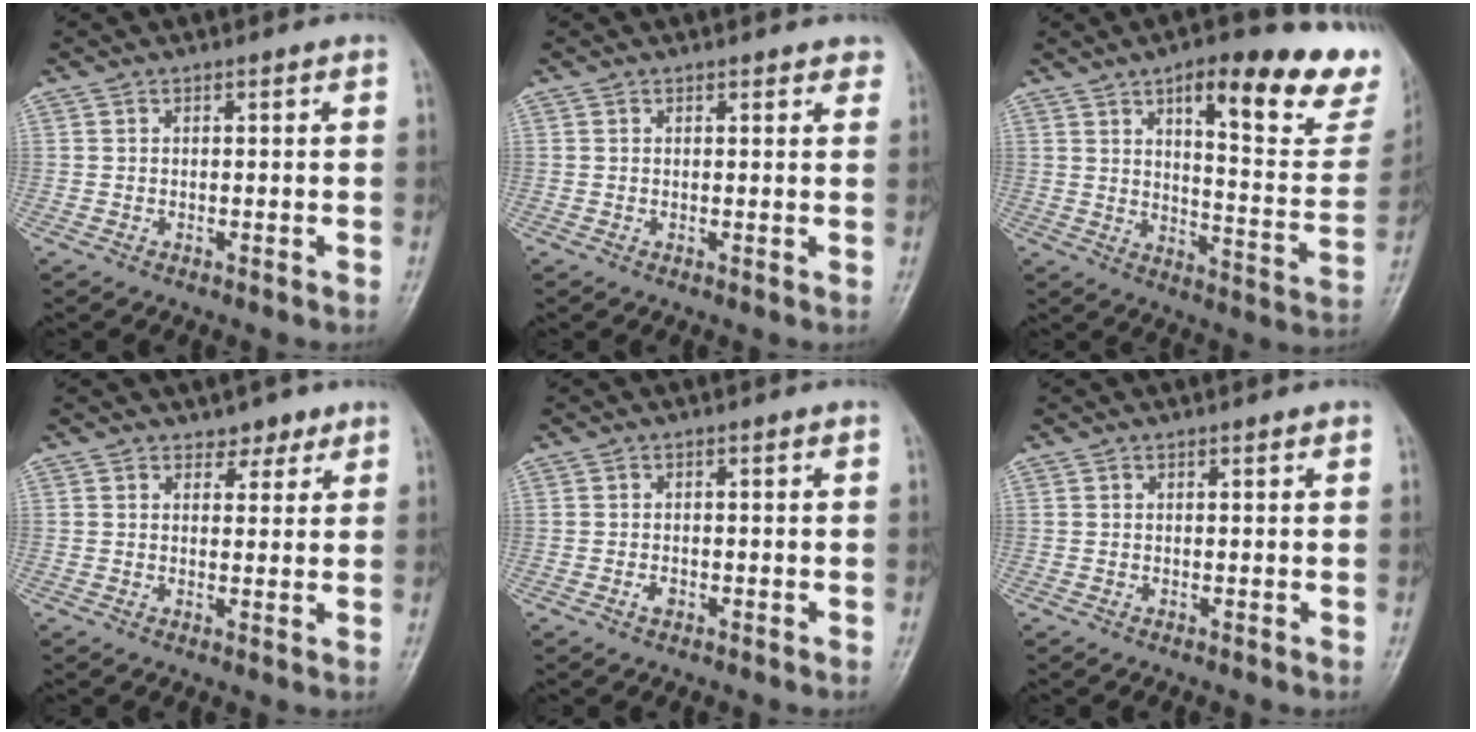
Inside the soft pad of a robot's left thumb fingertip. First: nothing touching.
{"total": 2.4, "force": [2.0, 0.9, 0.9], "torque": [0.009, -0.003, 0.014]}
{"total": 21.8, "force": [14.1, 6.4, 15.4], "torque": [-0.155, -0.070, 0.187]}
{"total": 3.1, "force": [2.3, 1.8, 0.8], "torque": [0.012, -0.013, 0.031]}
{"total": 1.1, "force": [-0.4, 0.6, 0.7], "torque": [-0.011, 0.002, -0.006]}
{"total": 0.7, "force": [0.5, 0.1, 0.4], "torque": [-0.005, -0.001, 0.006]}